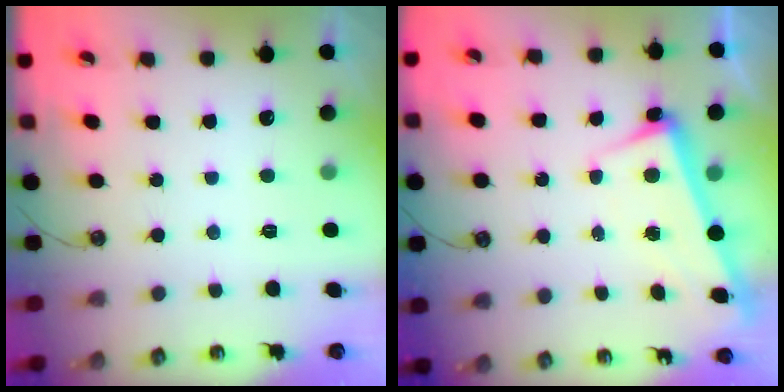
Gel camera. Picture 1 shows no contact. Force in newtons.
{"total": 2.5, "press": 2.3, "slide": 1.0}